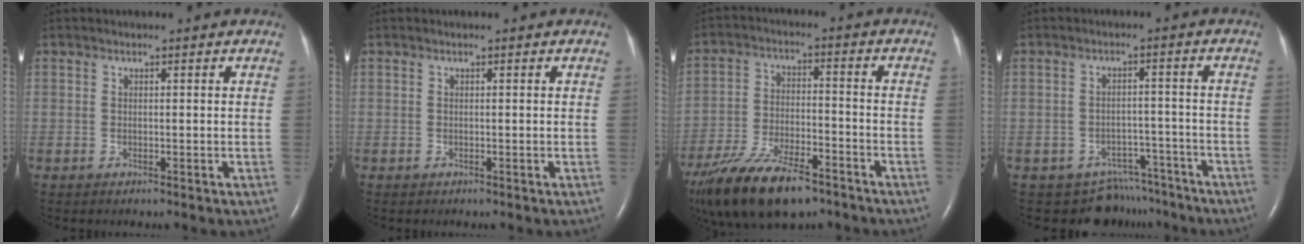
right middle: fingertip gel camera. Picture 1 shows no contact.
{"total": 0.0}
{"total": 17.0, "force": [-12.2, 5.7, 10.3], "torque": [-0.208, -0.020, -0.213]}
{"total": 8.4, "force": [-7.2, 4.3, -0.5], "torque": [0.017, 0.032, -0.089]}